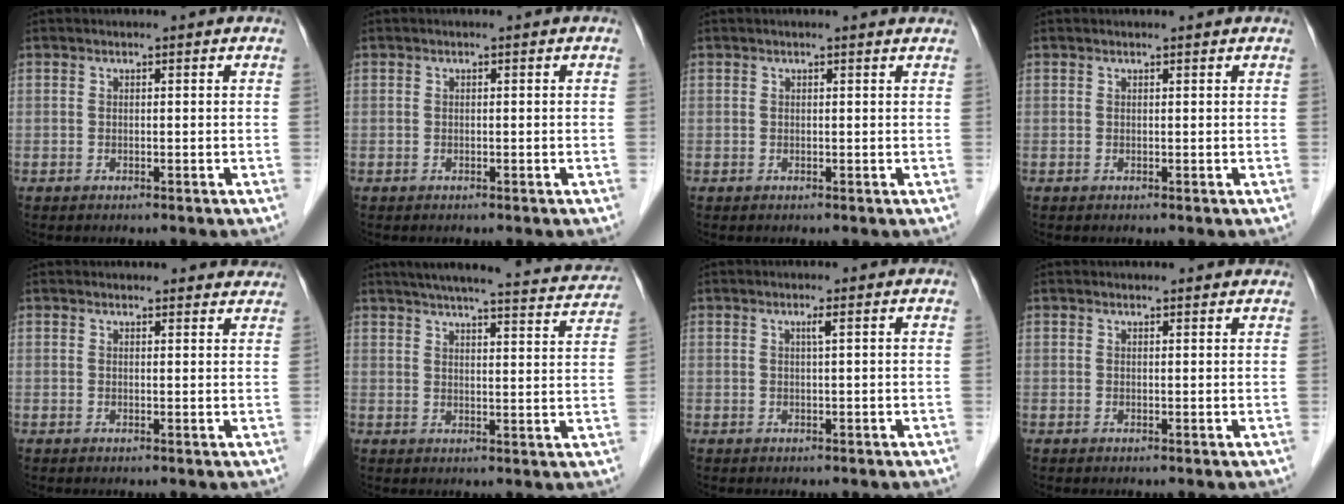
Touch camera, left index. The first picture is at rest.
{"total": 0.0}
{"total": 2.7, "force": [2.6, 0.2, 0.7], "torque": [-0.012, 0.007, 0.020]}
{"total": 1.6, "force": [1.6, 0.2, 0.3], "torque": [-0.013, 0.016, 0.019]}
{"total": 8.1, "force": [7.8, 2.2, 1.1], "torque": [0.014, 0.011, 0.066]}
{"total": 21.7, "force": [19.8, 2.8, 8.5], "torque": [-0.121, -0.008, 0.238]}
{"total": 0.9, "force": [0.4, -0.2, 0.8], "torque": [-0.021, 0.000, 0.011]}
{"total": 4.3, "force": [4.1, 1.0, 1.0], "torque": [-0.013, 0.018, 0.042]}